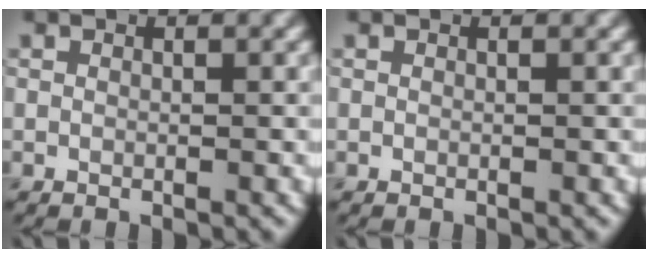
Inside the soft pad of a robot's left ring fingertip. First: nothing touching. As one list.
[{"total": 0.0}]